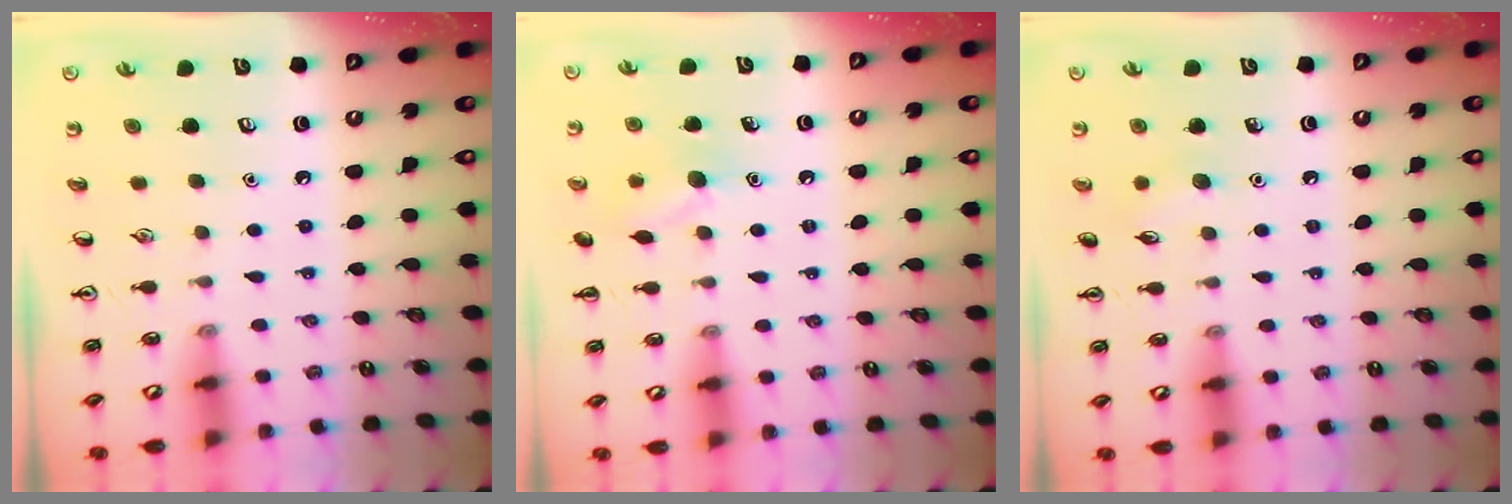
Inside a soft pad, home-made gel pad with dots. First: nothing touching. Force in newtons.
{"total": 8.3, "press": 8.2, "slide": 1.1}
{"total": 5.7, "press": 5.4, "slide": 1.8}